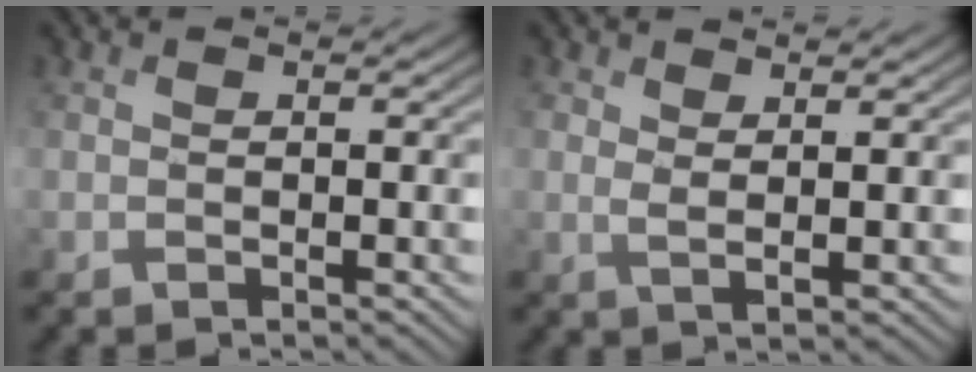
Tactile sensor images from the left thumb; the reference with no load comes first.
{"total": 2.2, "force": [1.4, 0.6, 1.7], "torque": [-0.035, -0.002, 0.025]}